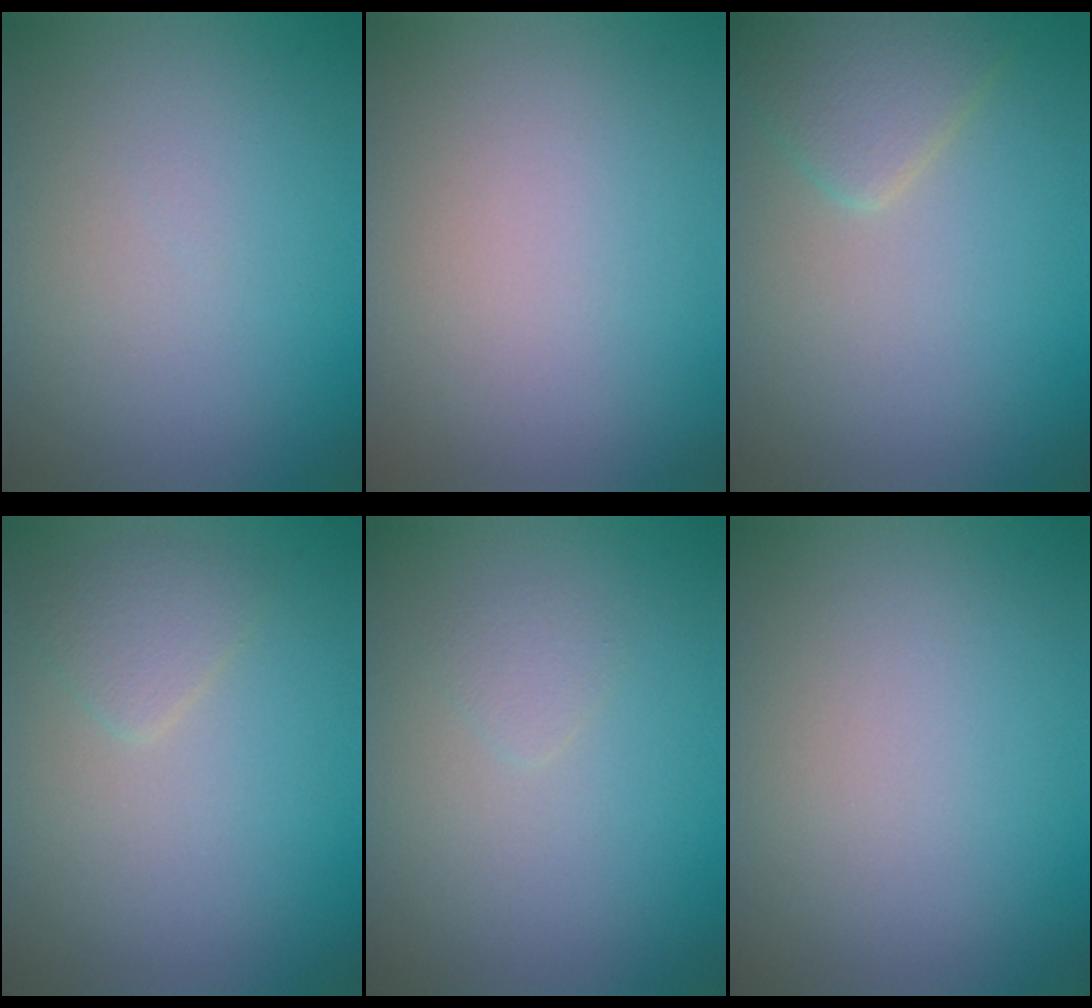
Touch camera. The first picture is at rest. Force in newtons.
{"total": 0.0}
{"total": 2.8, "press": 2.8, "slide": 0.1}
{"total": 1.6, "press": 1.6, "slide": 0.1}
{"total": 0.9, "press": 0.9, "slide": 0.0}
{"total": 0.0}